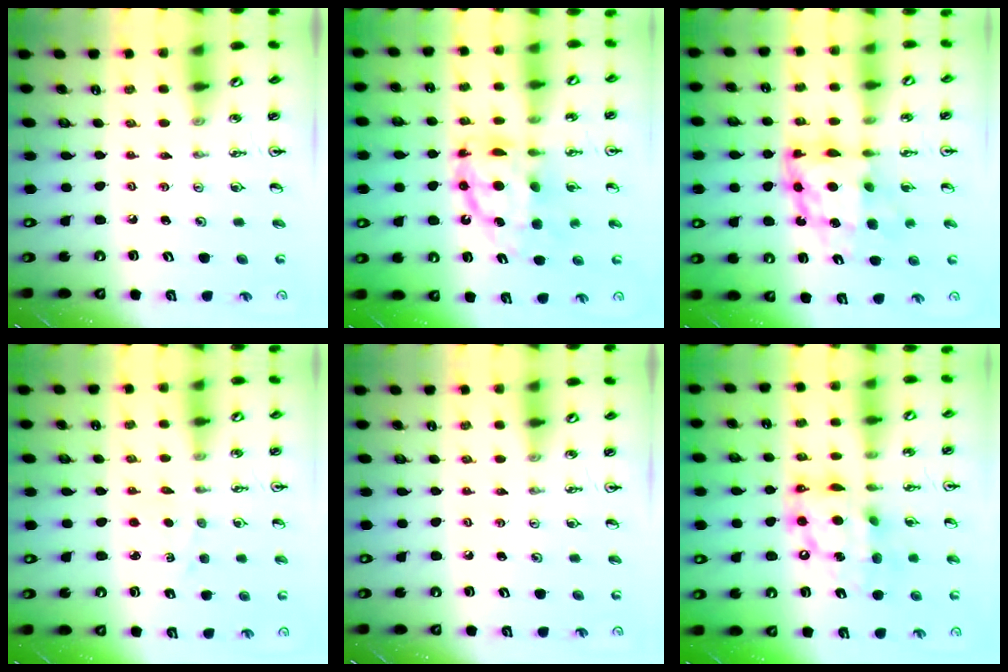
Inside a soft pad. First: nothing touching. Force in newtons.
{"total": 12.3, "press": 12.3, "slide": 1.1}
{"total": 10.9, "press": 10.8, "slide": 1.0}
{"total": 2.2, "press": 2.2, "slide": 0.4}
{"total": 0.0}
{"total": 14.2, "press": 14.2, "slide": 1.4}